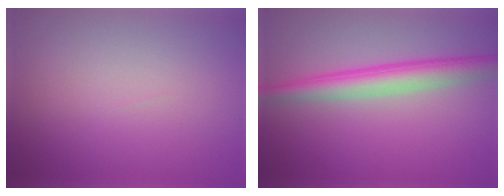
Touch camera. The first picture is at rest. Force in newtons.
{"total": 4.9, "press": 4.9, "slide": 0.1}